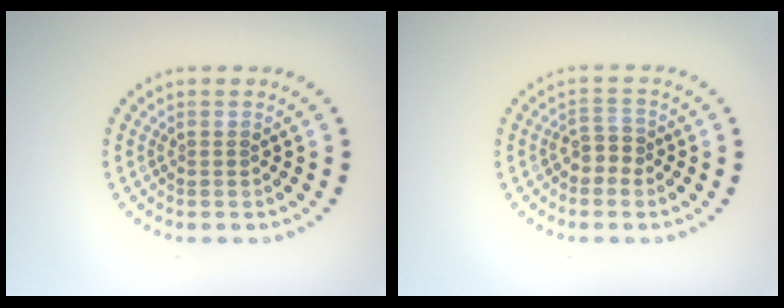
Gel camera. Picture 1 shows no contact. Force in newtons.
{"total": 1.8, "press": 1.6, "slide": 0.9}